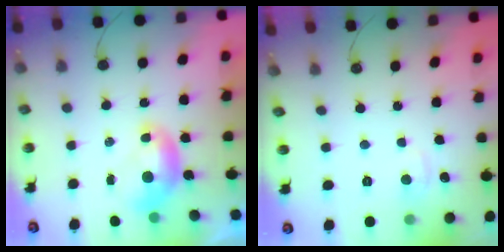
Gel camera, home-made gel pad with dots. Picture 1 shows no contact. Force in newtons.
{"total": 2.5, "press": 2.5, "slide": 0.6}